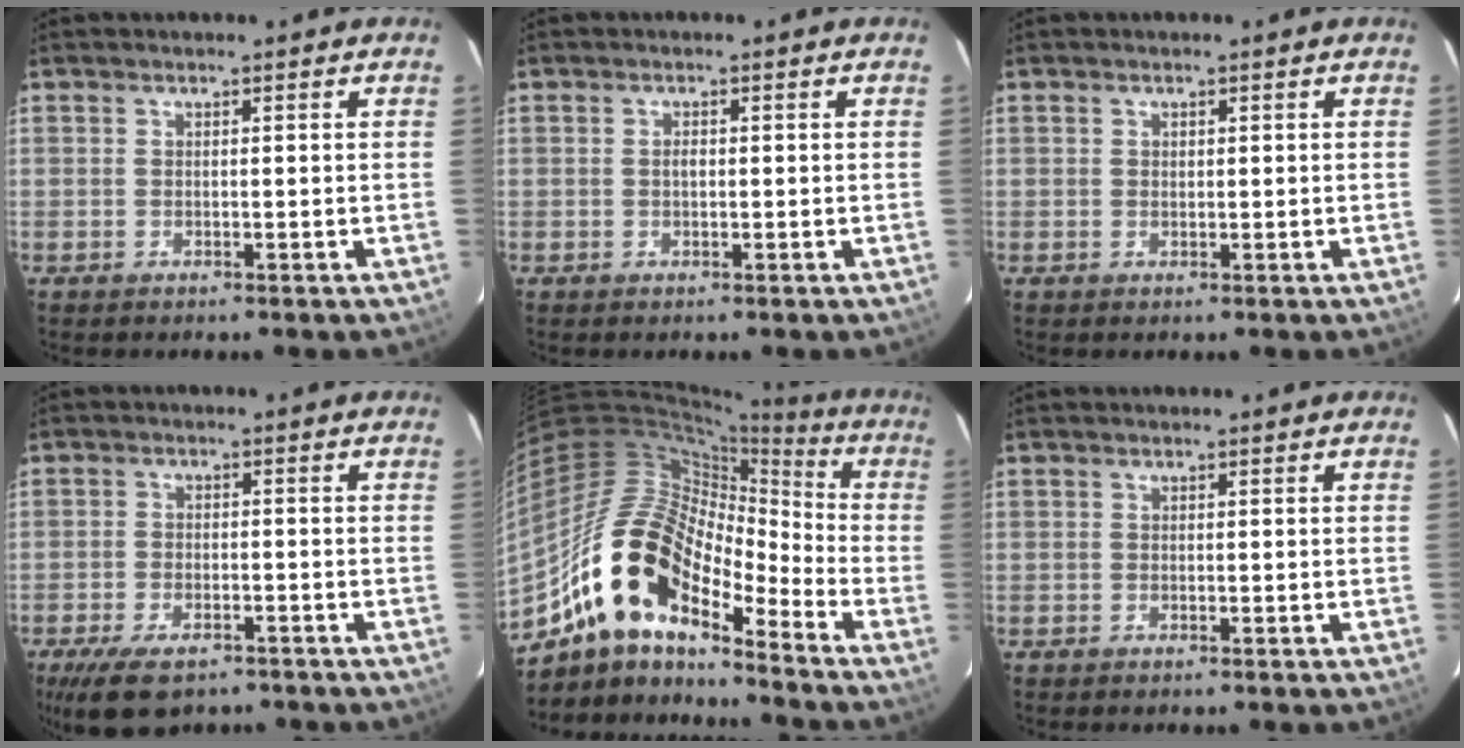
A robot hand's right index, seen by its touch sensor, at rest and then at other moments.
{"total": 1.0, "force": [-0.1, 0.6, 0.8], "torque": [-0.014, 0.004, -0.002]}
{"total": 0.7, "force": [0.2, 0.6, 0.2], "torque": [-0.002, 0.003, 0.003]}
{"total": 10.0, "force": [-6.8, 4.6, 5.6], "torque": [-0.131, -0.018, -0.111]}
{"total": 18.4, "force": [-12.5, 7.3, 11.5], "torque": [-0.204, -0.005, -0.247]}
{"total": 0.0}